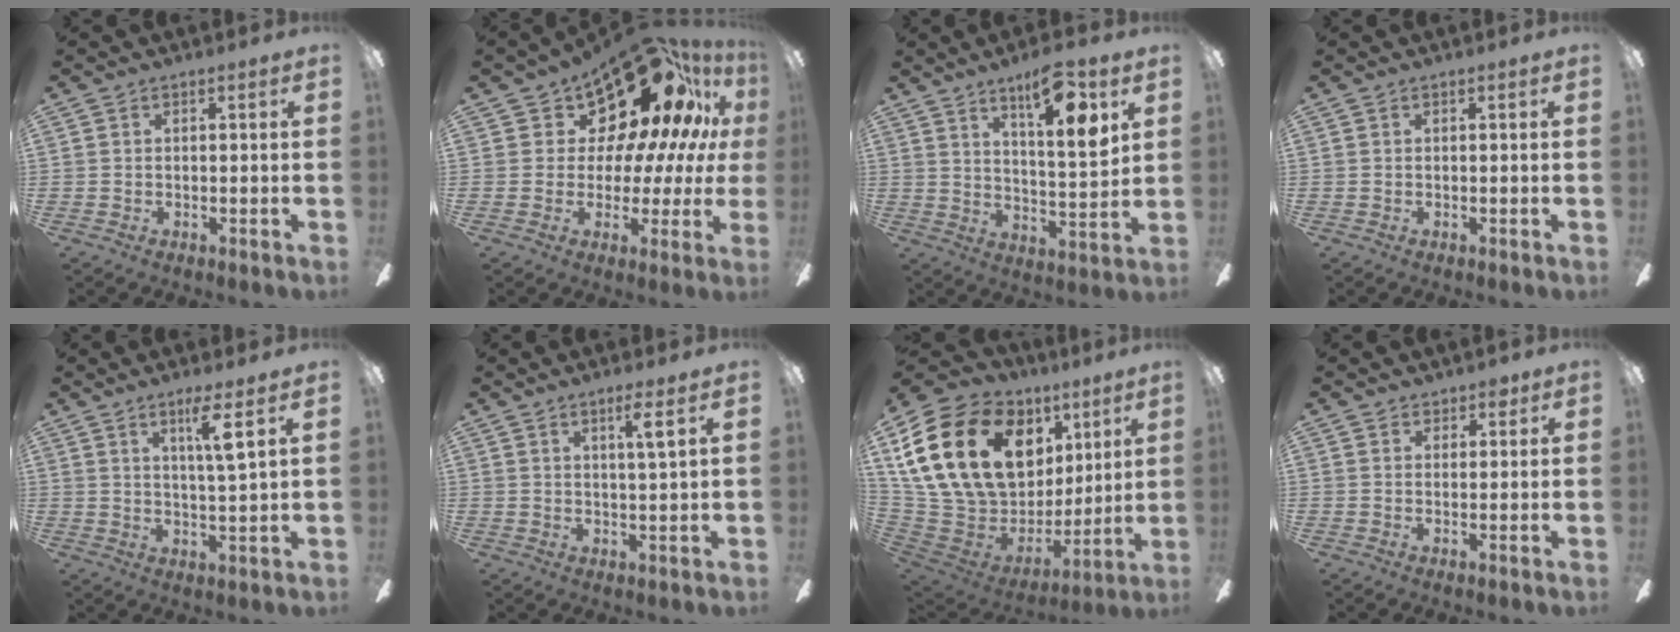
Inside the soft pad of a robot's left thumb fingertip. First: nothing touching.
{"total": 20.0, "force": [12.9, 10.2, 11.2], "torque": [-0.158, -0.098, 0.224]}
{"total": 12.7, "force": [7.6, 3.2, 9.7], "torque": [-0.144, -0.038, 0.120]}
{"total": 0.0}
{"total": 6.6, "force": [3.7, 0.0, 5.5], "torque": [-0.093, -0.009, 0.054]}
{"total": 4.0, "force": [2.4, -0.4, 3.2], "torque": [-0.061, -0.006, 0.037]}
{"total": 26.9, "force": [9.9, 17.9, 17.4], "torque": [-0.360, -0.029, 0.205]}
{"total": 2.4, "force": [1.8, 1.4, 0.7], "torque": [0.000, -0.005, 0.030]}